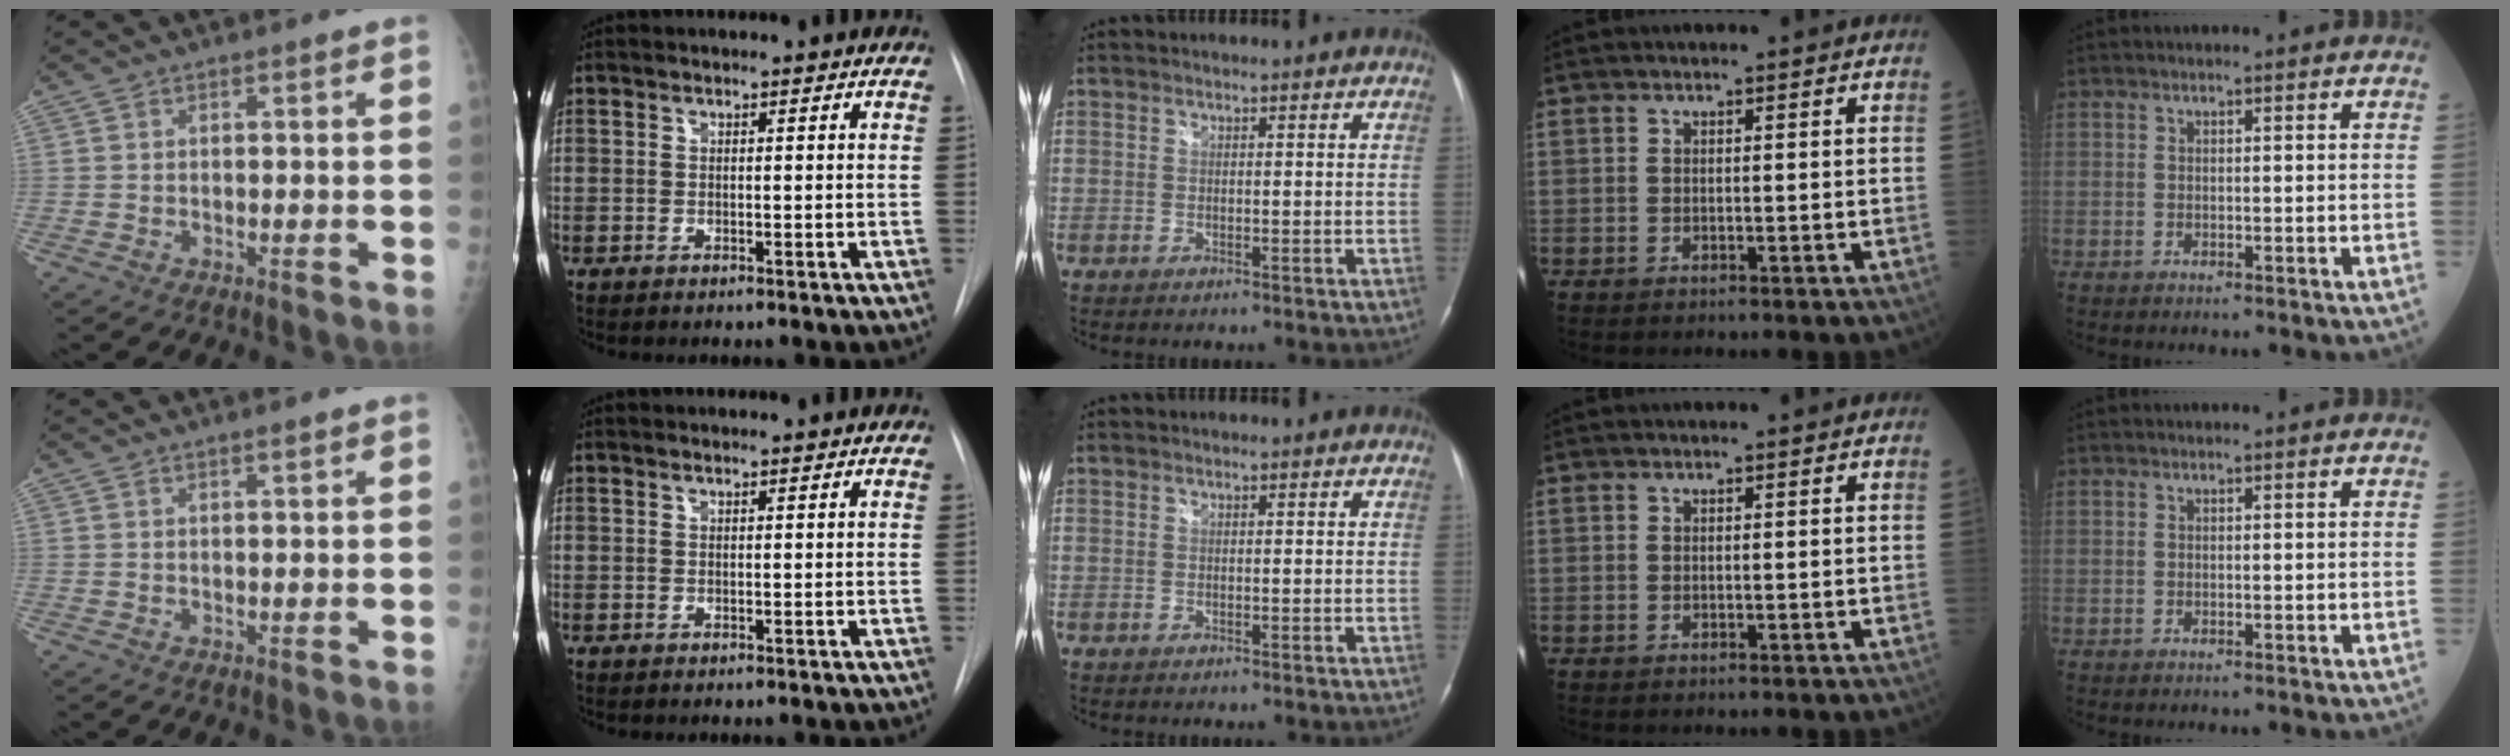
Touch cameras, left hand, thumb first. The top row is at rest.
{"thumb": {"total": 0.7, "force": [0.6, 0.0, 0.4], "torque": [-0.006, -0.004, 0.012]}, "index": {"total": 0.8, "force": [0.8, 0.0, 0.1], "torque": [-0.008, 0.010, 0.015]}}